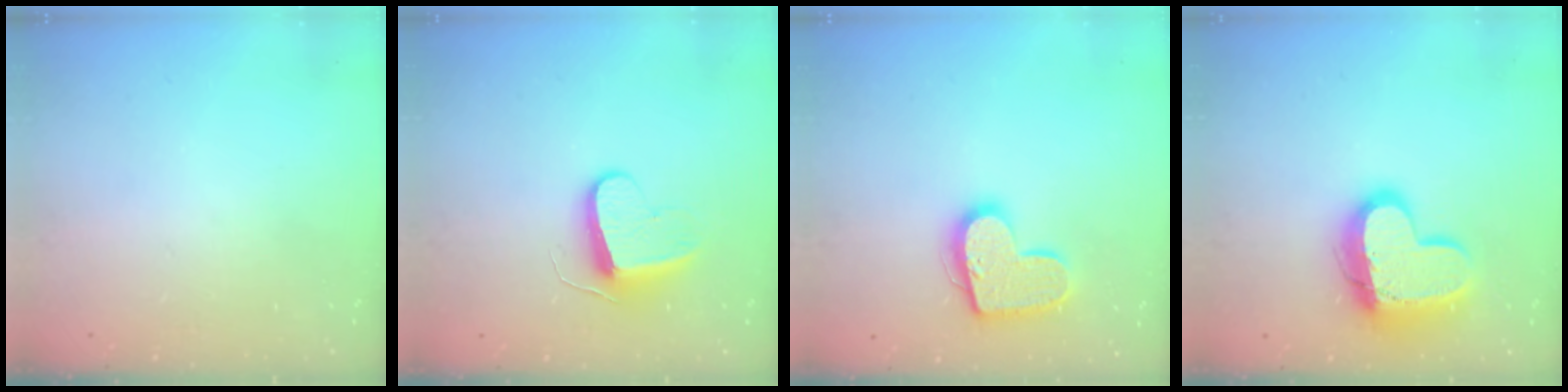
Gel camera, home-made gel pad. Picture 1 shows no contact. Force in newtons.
{"total": 9.1, "press": 9.1, "slide": 0.7}
{"total": 15.7, "press": 15.6, "slide": 0.9}
{"total": 16.3, "press": 16.3, "slide": 1.3}